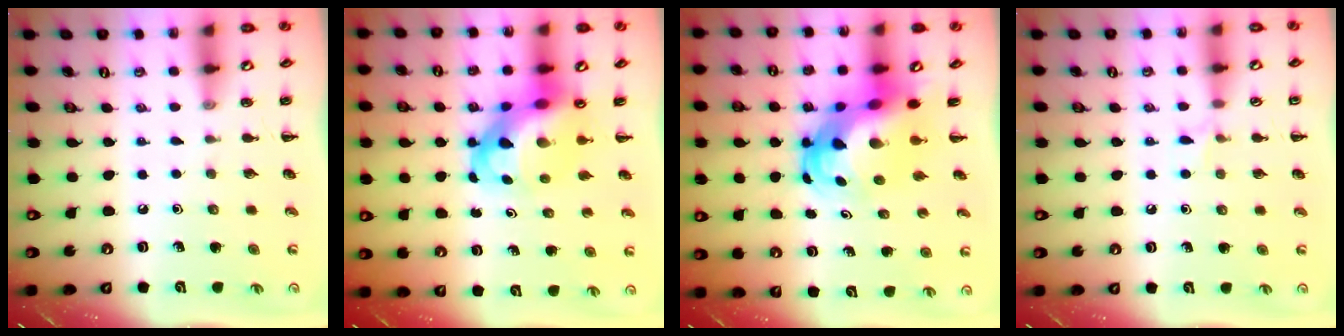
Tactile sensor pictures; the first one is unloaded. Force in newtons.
{"total": 9.5, "press": 9.2, "slide": 2.6}
{"total": 8.7, "press": 8.4, "slide": 2.5}
{"total": 5.0, "press": 4.8, "slide": 1.4}